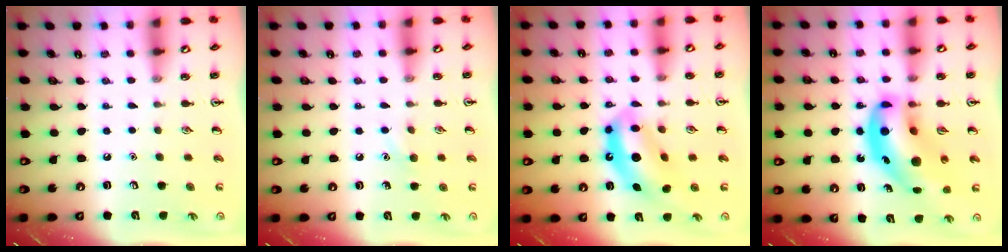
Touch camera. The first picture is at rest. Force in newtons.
{"total": 5.3, "press": 5.1, "slide": 1.4}
{"total": 11.1, "press": 10.5, "slide": 3.6}
{"total": 18.0, "press": 17.2, "slide": 5.0}